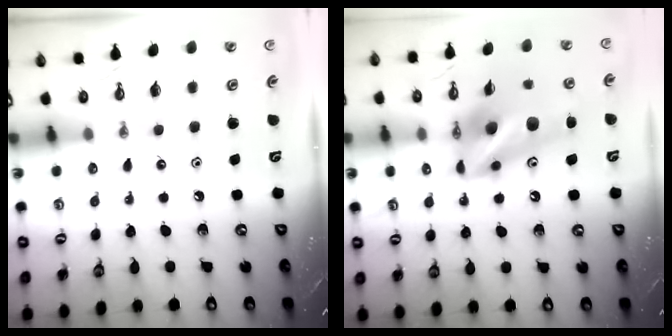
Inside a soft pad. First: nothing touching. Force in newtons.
{"total": 12.5, "press": 12.3, "slide": 1.9}